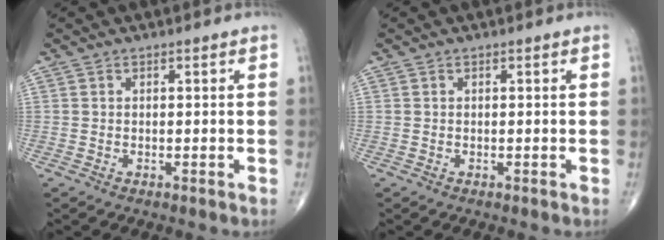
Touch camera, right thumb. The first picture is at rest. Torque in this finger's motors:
{"motor_torque": [-0.01, 0.00, 0.00, 0.01, 0.01]}